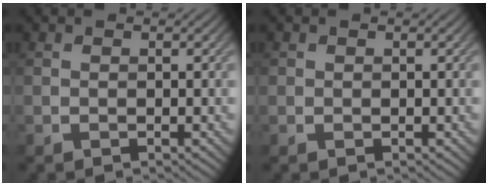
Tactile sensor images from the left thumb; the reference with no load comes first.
{"total": 0.5, "force": [-0.1, 0.5, 0.1], "torque": [0.001, -0.002, -0.003]}